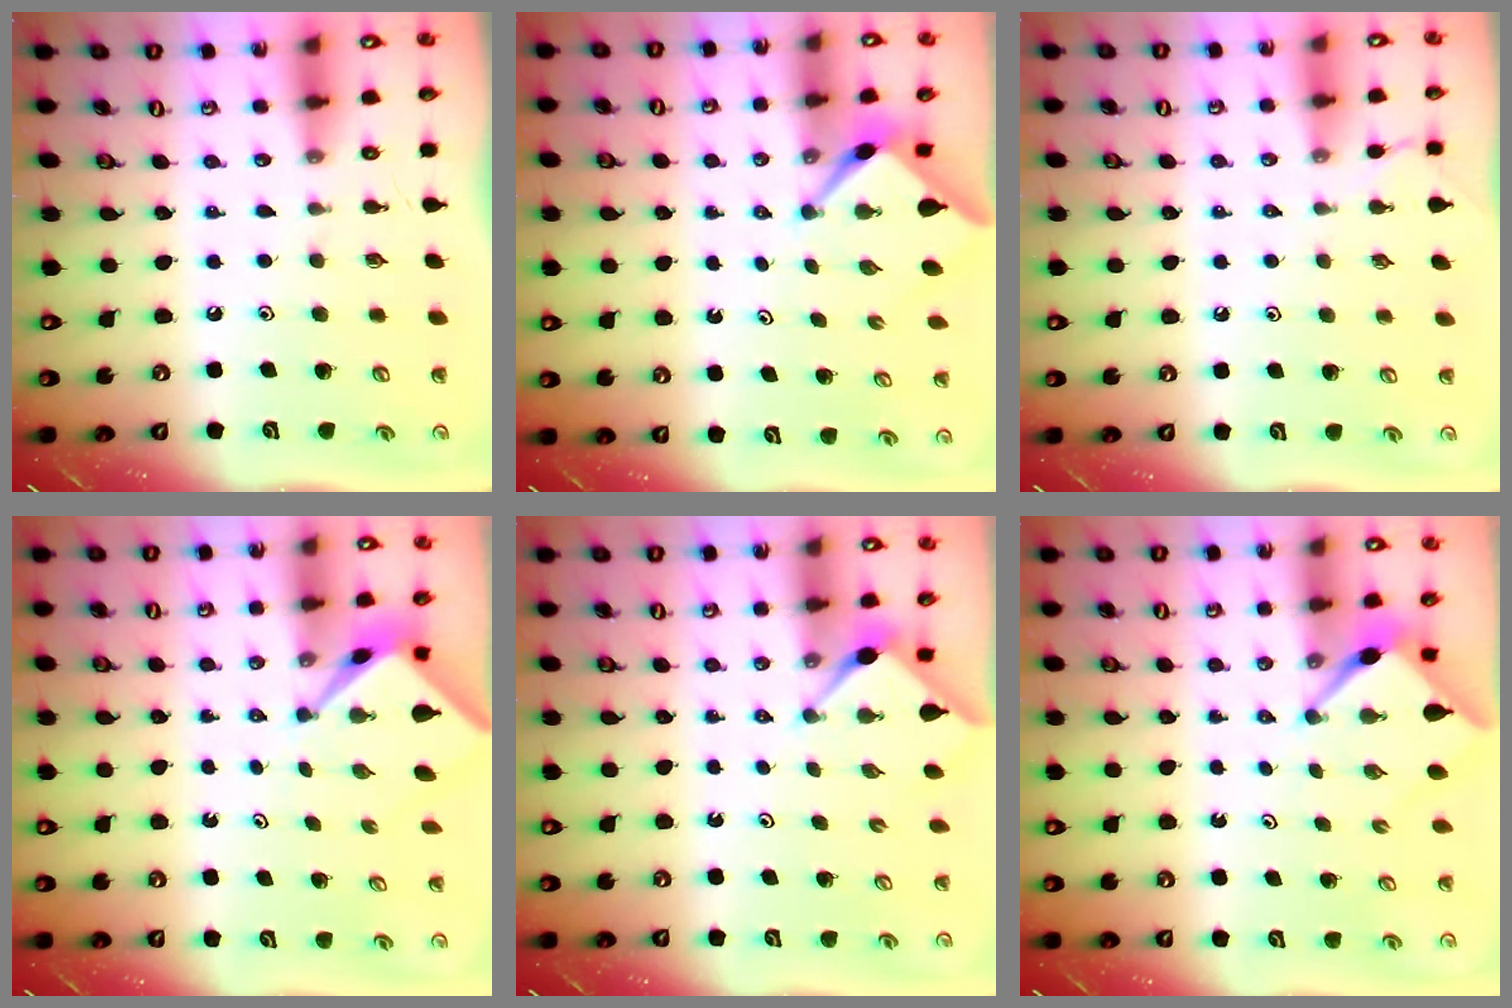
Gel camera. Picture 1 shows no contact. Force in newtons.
{"total": 2.4, "press": 2.4, "slide": 0.3}
{"total": 1.8, "press": 1.8, "slide": 0.3}
{"total": 2.4, "press": 2.3, "slide": 0.3}
{"total": 3.0, "press": 3.0, "slide": 0.3}
{"total": 2.7, "press": 2.7, "slide": 0.3}